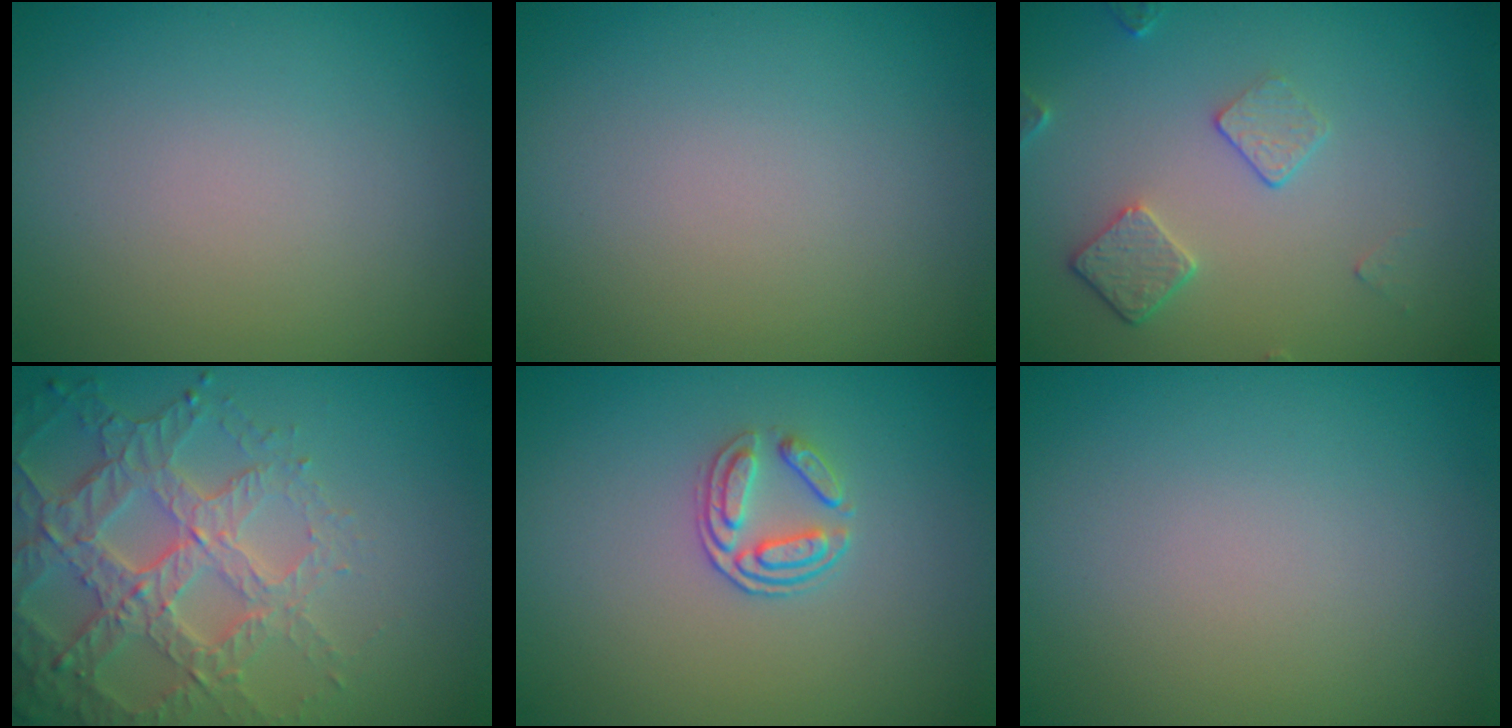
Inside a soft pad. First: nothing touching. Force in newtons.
{"total": 0.0}
{"total": 2.3, "press": 1.6, "slide": 1.6}
{"total": 5.7, "press": 4.6, "slide": 3.3}
{"total": 2.0, "press": 1.4, "slide": 1.4}
{"total": 0.0}